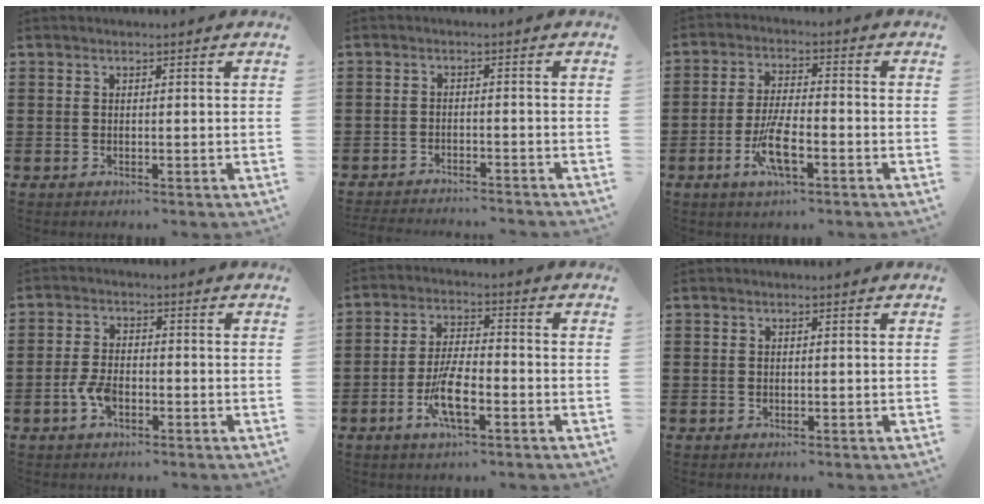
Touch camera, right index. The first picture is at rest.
{"total": 2.6, "force": [-2.6, -0.1, -0.1], "torque": [-0.002, 0.000, -0.055]}
{"total": 7.0, "force": [-2.9, 2.1, 6.0], "torque": [-0.139, -0.013, -0.058]}
{"total": 4.0, "force": [-1.6, 2.0, 3.0], "torque": [-0.076, -0.005, -0.033]}
{"total": 7.3, "force": [-2.9, 2.3, 6.2], "torque": [-0.134, -0.008, -0.056]}
{"total": 0.0}